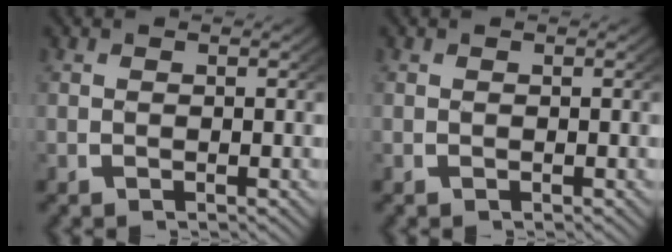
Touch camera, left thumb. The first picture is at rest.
{"total": 0.0}